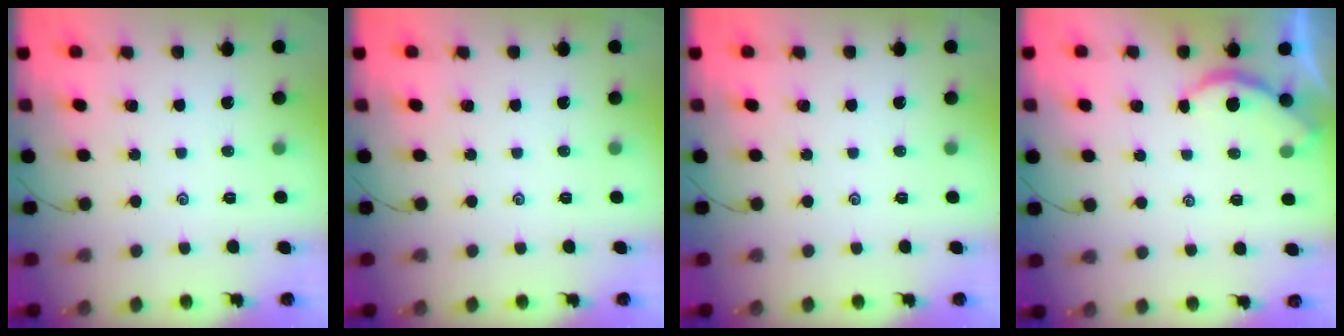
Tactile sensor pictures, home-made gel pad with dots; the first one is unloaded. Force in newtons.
{"total": 0.0}
{"total": 0.0}
{"total": 1.9, "press": 1.9, "slide": 0.4}